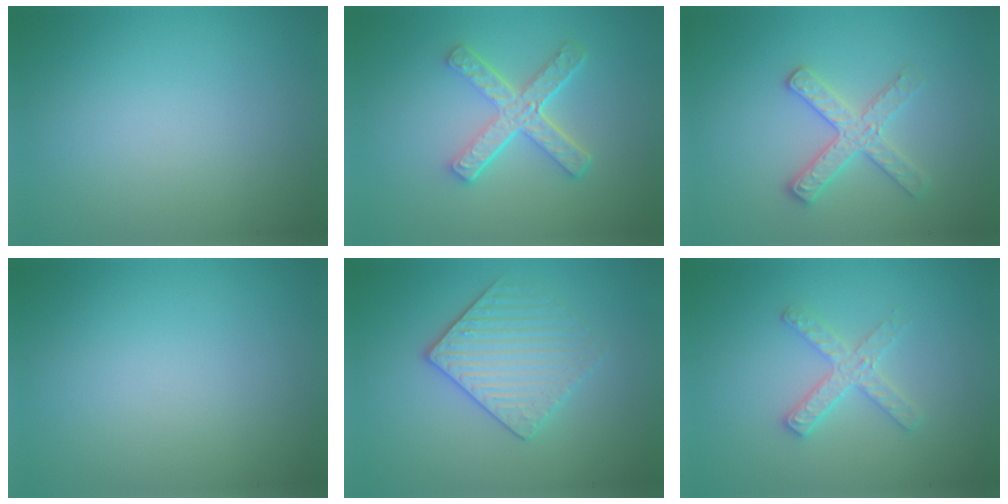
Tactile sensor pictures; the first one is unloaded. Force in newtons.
{"total": 5.0, "press": 3.6, "slide": 3.5}
{"total": 2.9, "press": 2.8, "slide": 0.8}
{"total": 0.0}
{"total": 3.4, "press": 3.2, "slide": 1.2}
{"total": 2.6, "press": 2.5, "slide": 0.4}